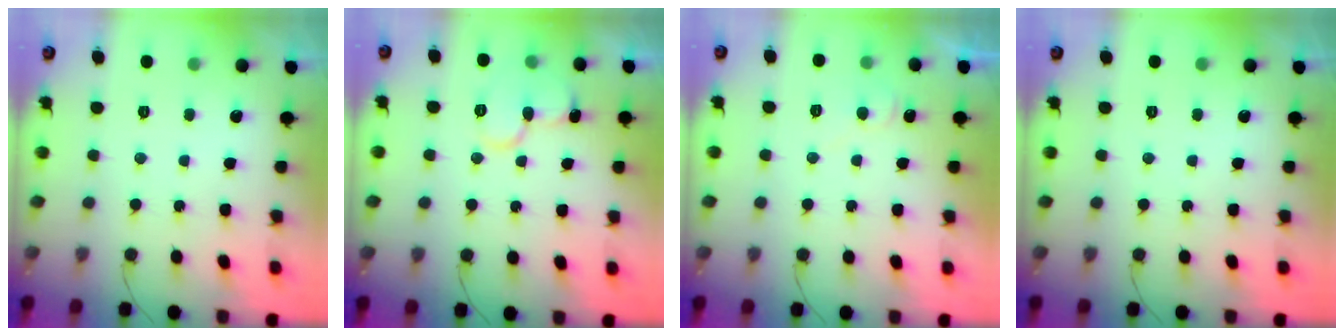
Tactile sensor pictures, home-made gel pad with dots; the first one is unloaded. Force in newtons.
{"total": 9.9, "press": 9.8, "slide": 1.1}
{"total": 6.0, "press": 6.0, "slide": 0.6}
{"total": 0.0}